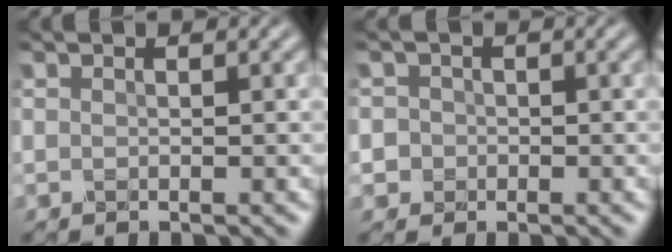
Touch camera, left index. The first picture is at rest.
{"total": 2.6, "force": [-0.2, 2.5, 0.7], "torque": [0.007, 0.013, -0.023]}